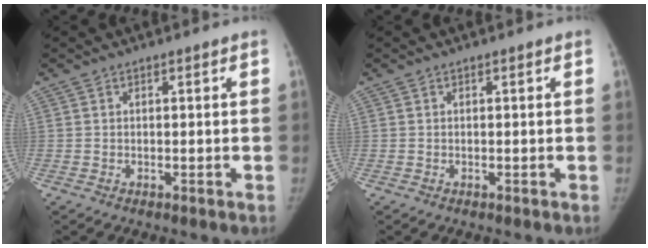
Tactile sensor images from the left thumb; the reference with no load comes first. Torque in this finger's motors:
{"motor_torque": [0.00, 0.00, 0.12, 0.09, 0.00]}